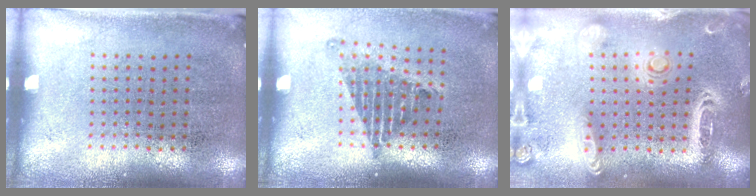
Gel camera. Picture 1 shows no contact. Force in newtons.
{"total": 1.3, "press": 1.0, "slide": 0.8}
{"total": 2.6, "press": 2.3, "slide": 1.2}